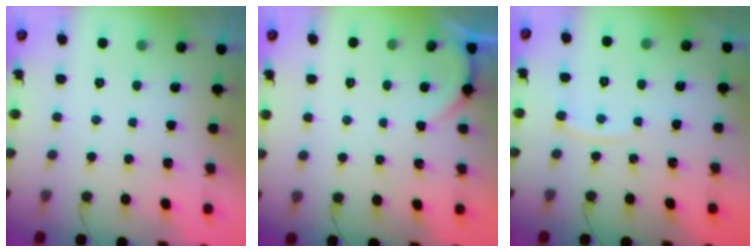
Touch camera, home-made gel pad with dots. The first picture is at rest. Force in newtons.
{"total": 1.6, "press": 1.6, "slide": 0.2}
{"total": 3.2, "press": 3.2, "slide": 0.4}